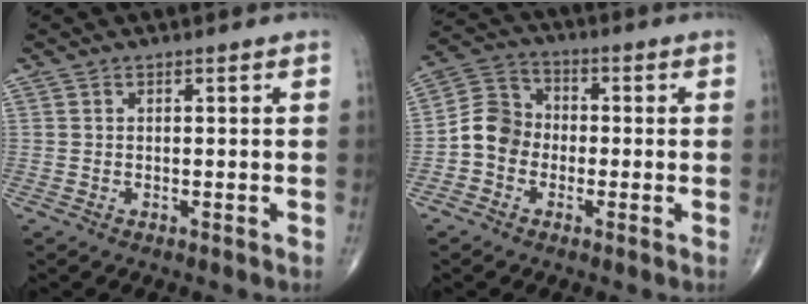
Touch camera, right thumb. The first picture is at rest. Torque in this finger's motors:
{"motor_torque": [0.23, -0.13, 0.33, -0.54, 0.13]}